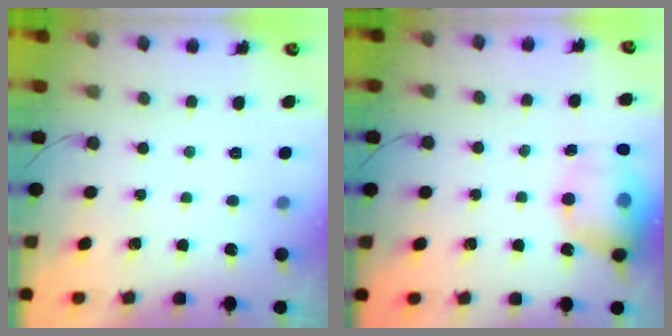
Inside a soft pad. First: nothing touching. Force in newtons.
{"total": 15.7, "press": 15.5, "slide": 2.7}